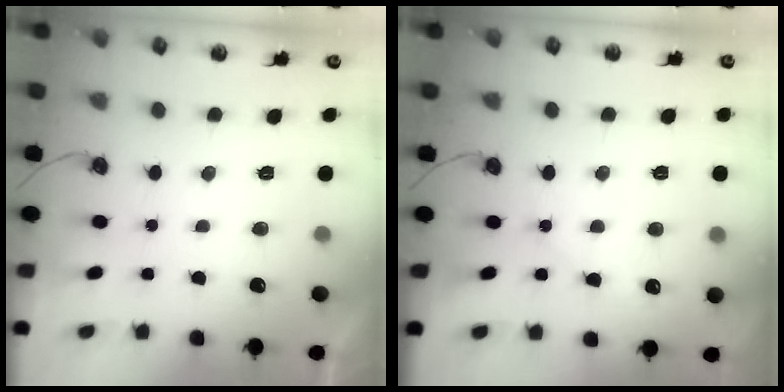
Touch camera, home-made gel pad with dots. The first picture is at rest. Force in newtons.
{"total": 4.7, "press": 4.7, "slide": 0.6}